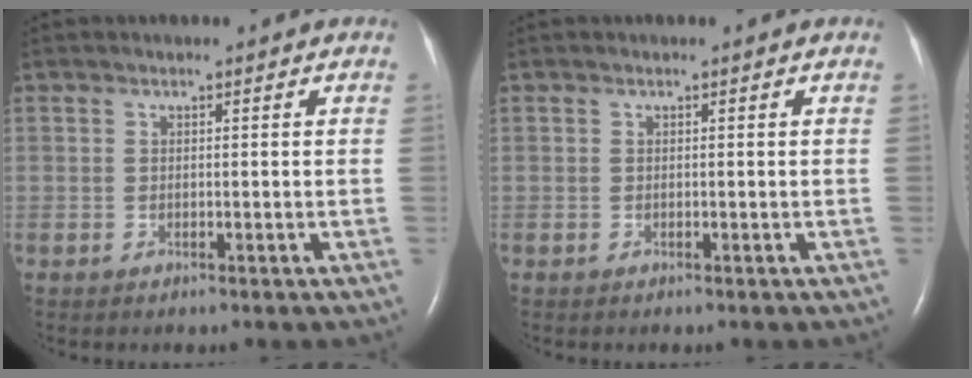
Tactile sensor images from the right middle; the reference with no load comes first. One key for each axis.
{"total": 0.0}